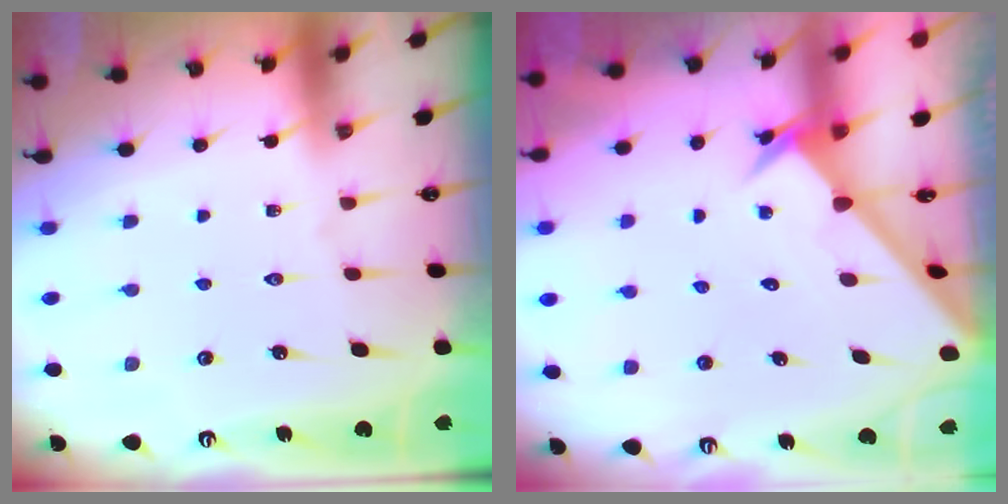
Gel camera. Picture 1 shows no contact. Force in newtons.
{"total": 2.4, "press": 2.4, "slide": 0.2}